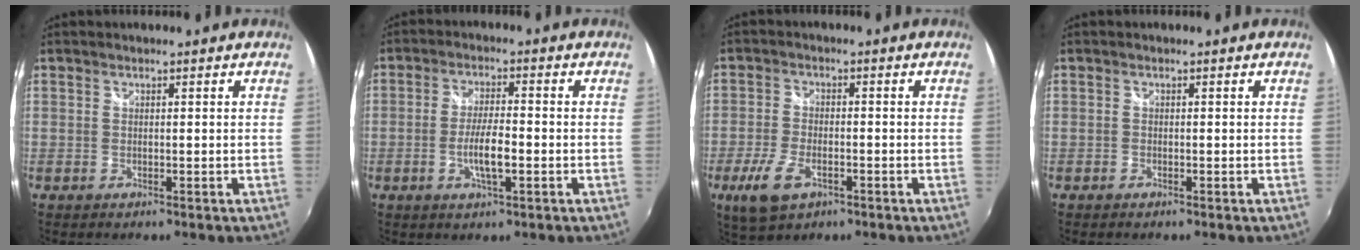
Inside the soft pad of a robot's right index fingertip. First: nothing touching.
{"total": 5.9, "force": [-1.9, 1.2, 5.4], "torque": [-0.107, -0.003, -0.032]}
{"total": 8.2, "force": [-4.0, 4.1, 5.8], "torque": [-0.140, -0.014, -0.072]}
{"total": 0.5, "force": [-0.5, 0.3, 0.1], "torque": [-0.005, -0.003, -0.012]}